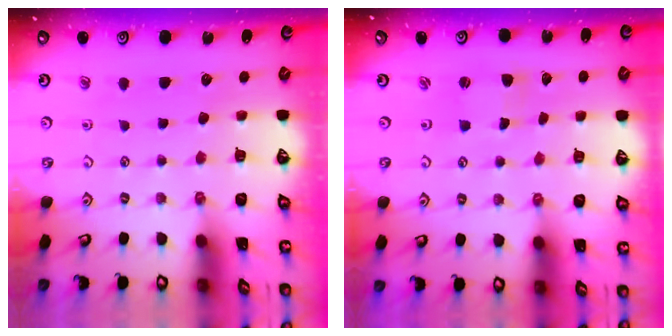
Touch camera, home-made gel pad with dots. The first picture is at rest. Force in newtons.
{"total": 0.6, "press": 0.5, "slide": 0.2}